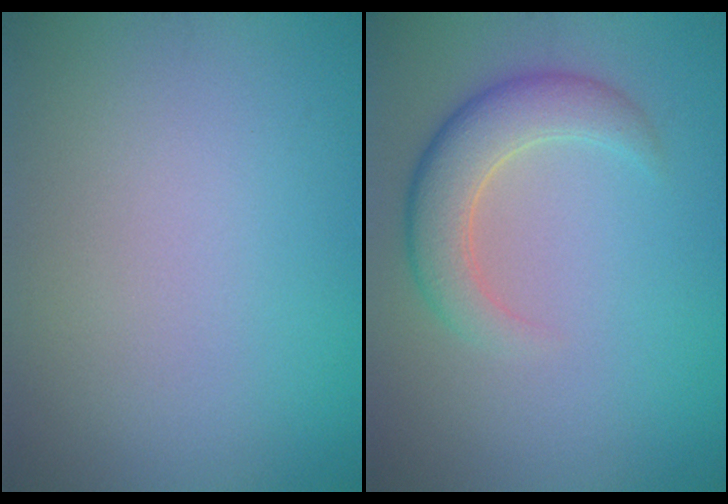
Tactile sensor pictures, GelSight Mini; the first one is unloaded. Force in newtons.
{"total": 4.4, "press": 4.4, "slide": 0.3}